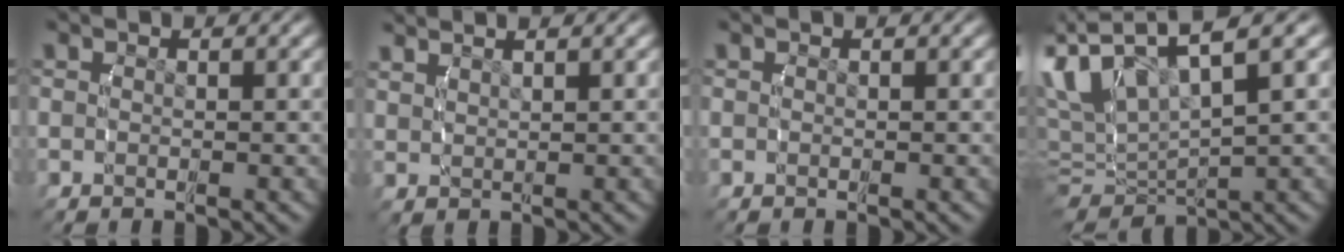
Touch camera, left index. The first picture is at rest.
{"total": 2.2, "force": [2.0, -0.5, 0.7], "torque": [-0.004, 0.007, 0.043]}
{"total": 0.0}
{"total": 8.5, "force": [3.9, 4.8, 5.8], "torque": [-0.137, -0.011, 0.079]}